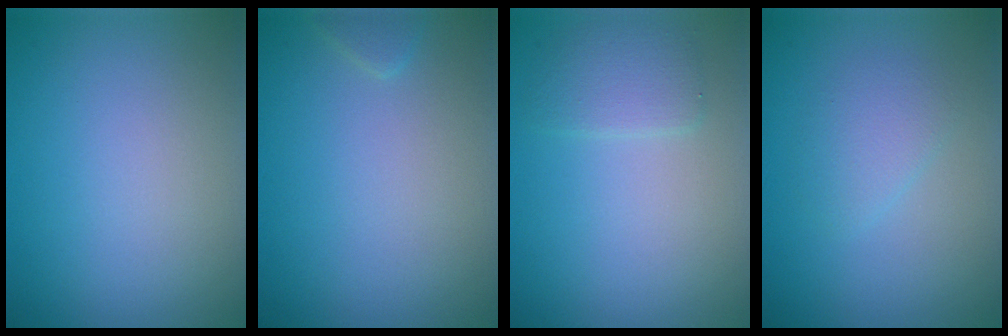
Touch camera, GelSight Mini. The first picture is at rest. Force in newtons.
{"total": 0.7, "press": 0.7, "slide": 0.0}
{"total": 2.0, "press": 2.0, "slide": 0.2}
{"total": 1.8, "press": 1.8, "slide": 0.1}